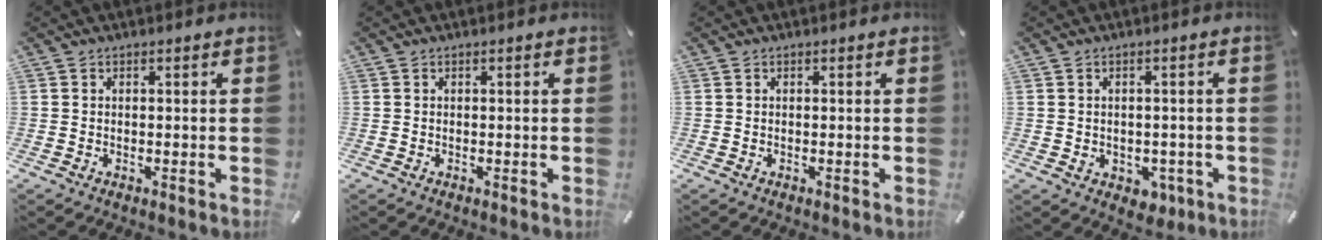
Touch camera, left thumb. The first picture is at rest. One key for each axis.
{"total": 0.0}
{"total": 0.0}
{"total": 3.6, "fx": -0.8, "fy": 3.1, "fz": 1.6, "tx": -0.002, "ty": -0.004, "tz": -0.015}